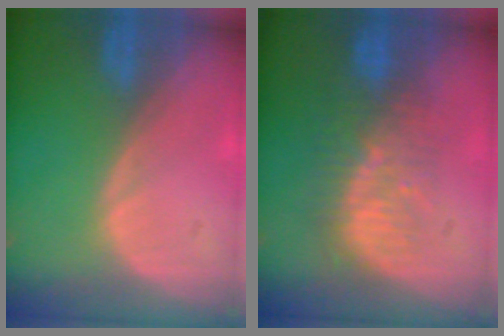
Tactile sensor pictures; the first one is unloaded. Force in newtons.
{"total": 8.3, "press": 7.7, "slide": 3.1}